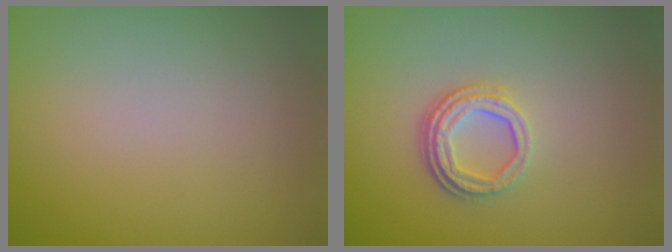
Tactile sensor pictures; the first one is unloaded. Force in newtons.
{"total": 3.3, "press": 2.5, "slide": 2.2}